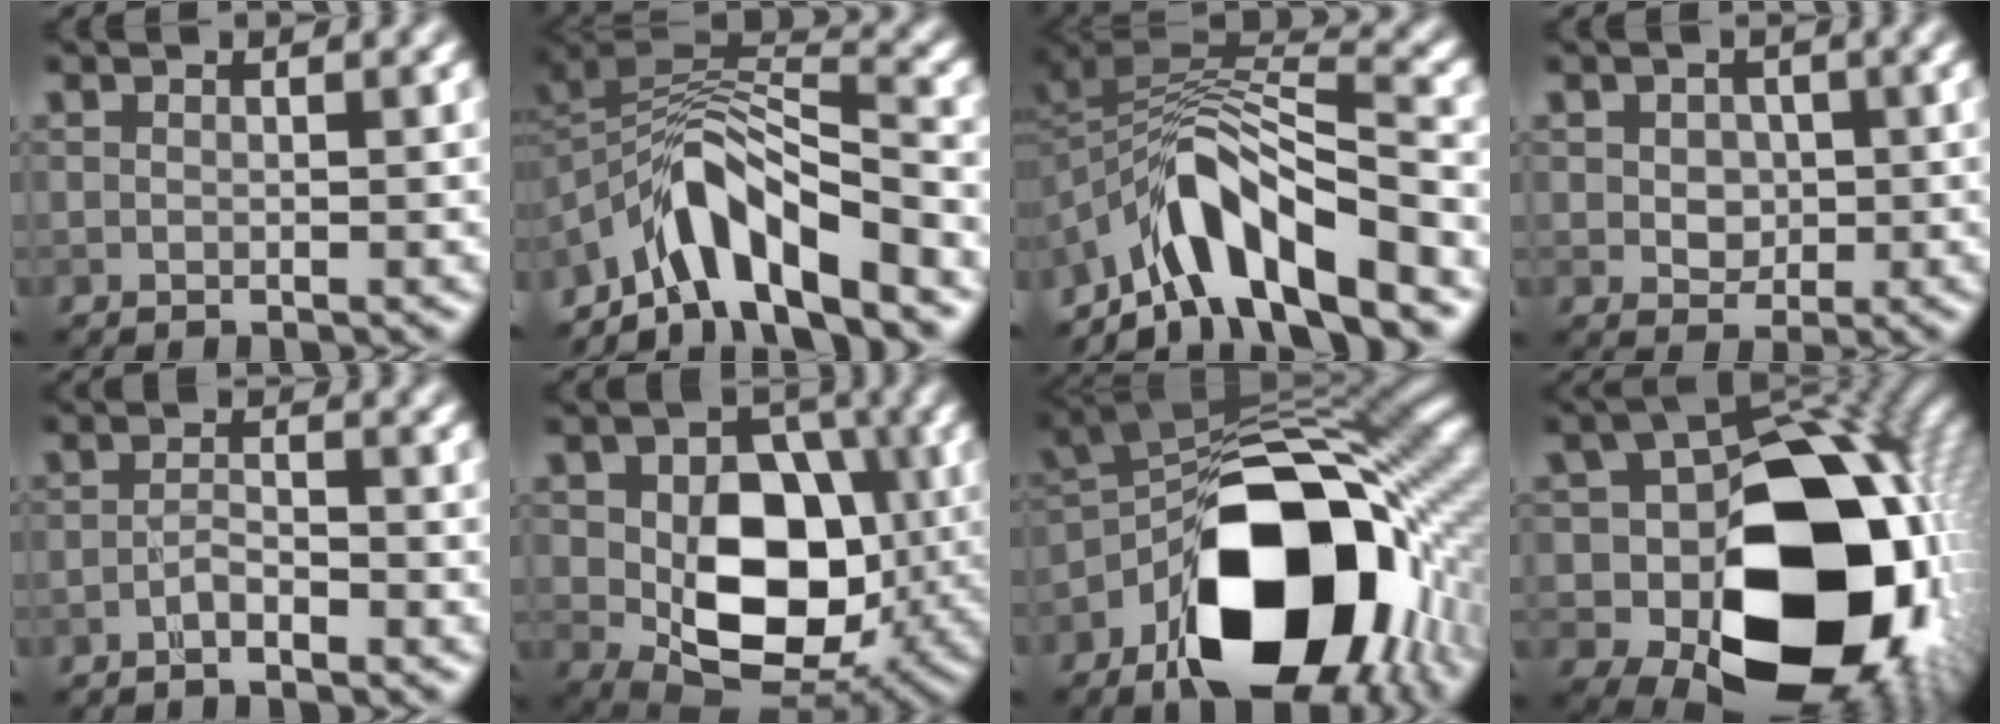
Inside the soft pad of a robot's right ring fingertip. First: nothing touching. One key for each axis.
{"total": 8.0, "fx": -5.8, "fy": 2.3, "fz": 5.1, "tx": -0.074, "ty": 0.005, "tz": -0.115}
{"total": 9.1, "fx": -6.1, "fy": 2.8, "fz": 6.3, "tx": -0.092, "ty": 0.011, "tz": -0.119}
{"total": 2.2, "fx": 0.0, "fy": 1.8, "fz": 1.2, "tx": -0.025, "ty": -0.002, "tz": -0.001}
{"total": 1.7, "fx": -1.4, "fy": 0.3, "fz": 0.9, "tx": -0.022, "ty": 0.002, "tz": -0.032}
{"total": 9.8, "fx": -0.2, "fy": 6.7, "fz": 7.2, "tx": -0.123, "ty": -0.013, "tz": -0.005}
{"total": 17.6, "fx": -7.4, "fy": 10.1, "fz": 12.3, "tx": -0.171, "ty": -0.027, "tz": -0.126}
{"total": 18.0, "fx": -3.3, "fy": 12.5, "fz": 12.6, "tx": -0.166, "ty": -0.025, "tz": -0.035}